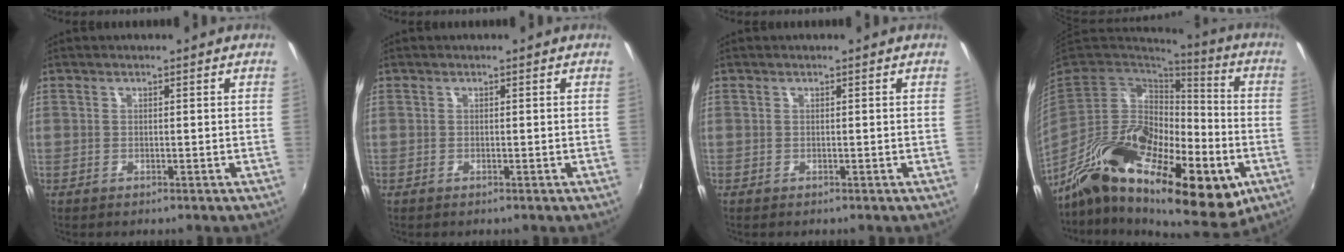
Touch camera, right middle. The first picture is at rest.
{"total": 0.0}
{"total": 0.0}
{"total": 28.8, "force": [-12.3, 13.3, 22.4], "torque": [-0.386, -0.034, -0.203]}